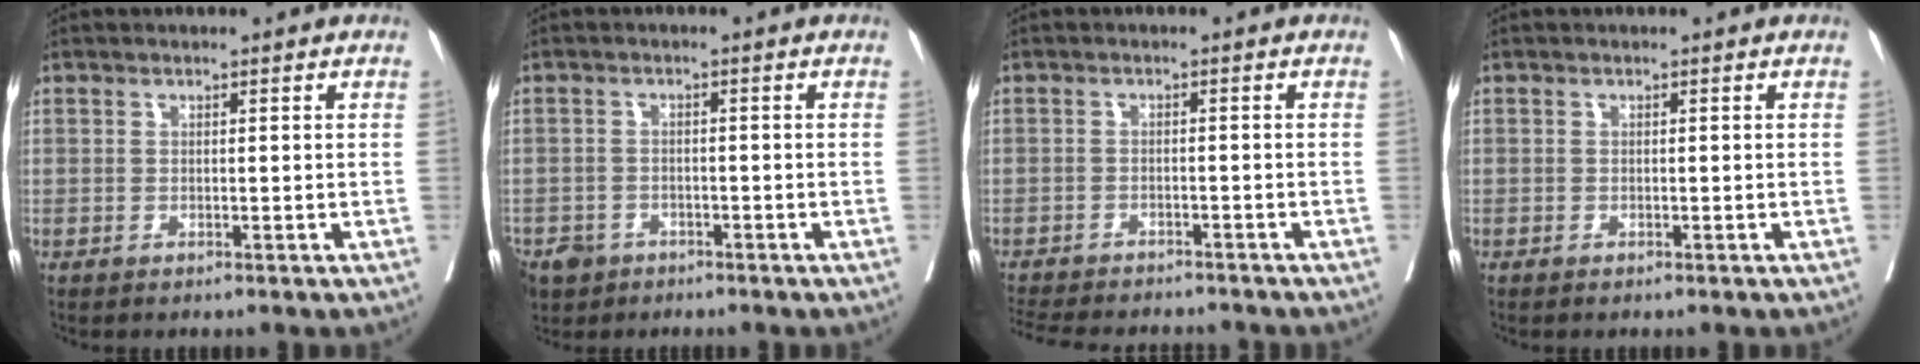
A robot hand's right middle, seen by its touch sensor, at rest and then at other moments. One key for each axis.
{"total": 5.9, "fx": -3.8, "fy": 4.3, "fz": 1.3, "tx": -0.027, "ty": 0.003, "tz": -0.061}
{"total": 12.8, "fx": -11.7, "fy": 2.8, "fz": 4.5, "tx": -0.098, "ty": -0.011, "tz": -0.157}
{"total": 0.0}